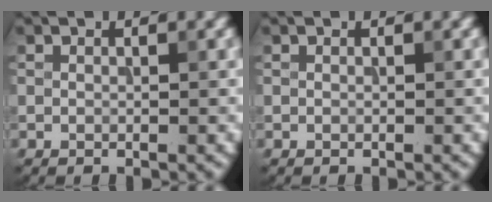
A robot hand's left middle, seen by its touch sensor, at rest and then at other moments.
{"total": 0.0}